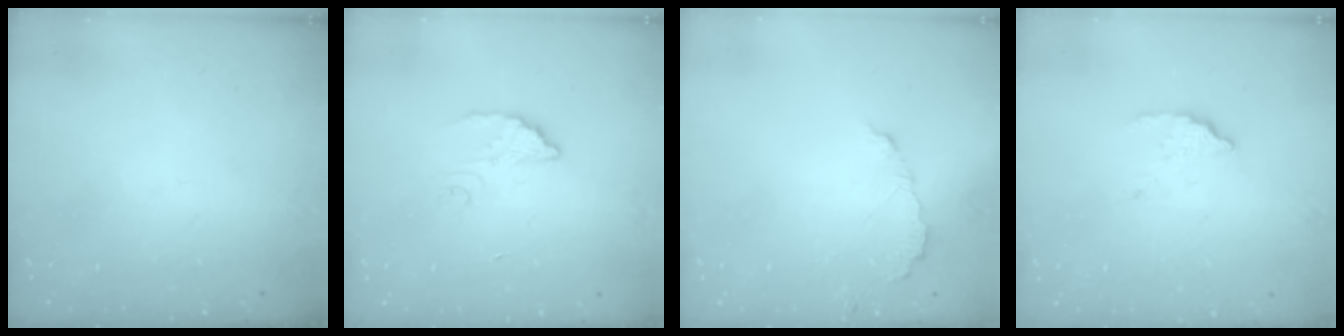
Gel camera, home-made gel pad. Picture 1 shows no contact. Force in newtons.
{"total": 3.8, "press": 3.8, "slide": 0.3}
{"total": 3.9, "press": 3.9, "slide": 0.3}
{"total": 2.9, "press": 2.9, "slide": 0.2}